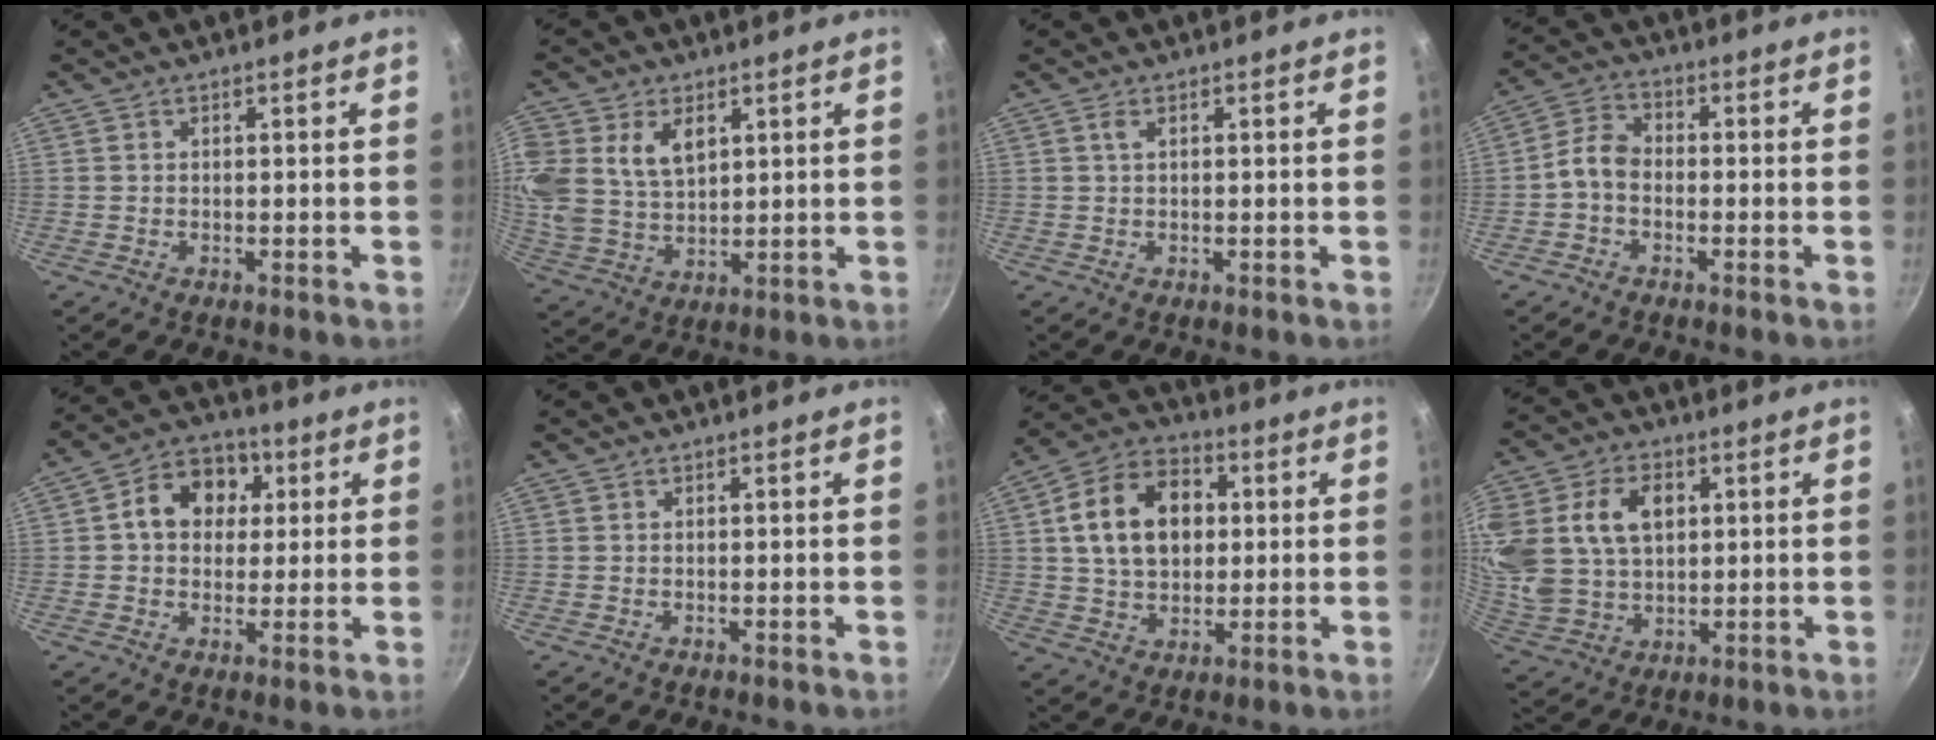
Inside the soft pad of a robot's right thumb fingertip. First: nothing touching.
{"total": 15.1, "force": [5.1, 10.6, 9.4], "torque": [-0.209, -0.002, 0.107]}
{"total": 1.0, "force": [0.4, 0.2, 0.9], "torque": [-0.017, 0.000, 0.006]}
{"total": 4.9, "force": [-1.5, 3.4, 3.2], "torque": [-0.063, 0.031, -0.041]}
{"total": 11.2, "force": [2.5, 8.9, 6.3], "torque": [-0.066, 0.015, 0.023]}
{"total": 0.0}
{"total": 15.6, "force": [2.7, 11.2, 10.5], "torque": [-0.149, 0.016, 0.038]}
{"total": 21.3, "force": [5.5, 15.3, 13.7], "torque": [-0.298, 0.014, 0.111]}